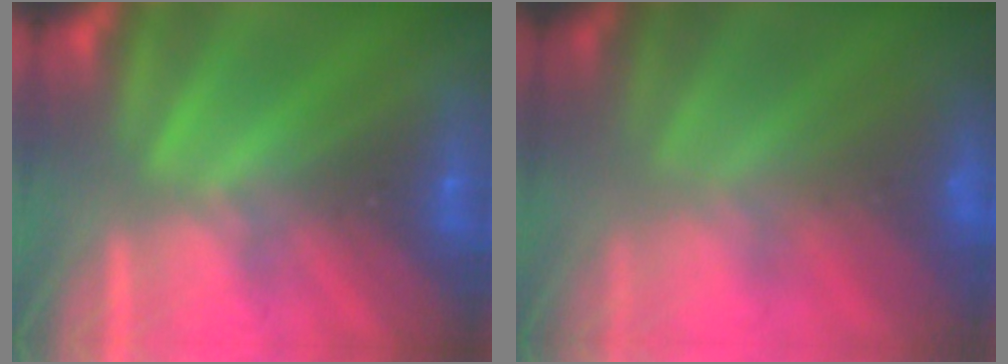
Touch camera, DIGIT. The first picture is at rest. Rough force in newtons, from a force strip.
{"total": 3.7}